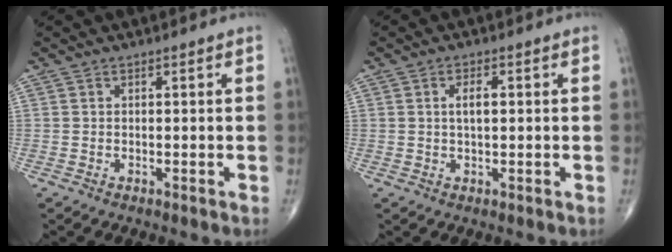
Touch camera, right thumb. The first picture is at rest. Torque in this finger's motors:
{"motor_torque": [0.26, 0.66, 0.33, 0.17, 0.10]}